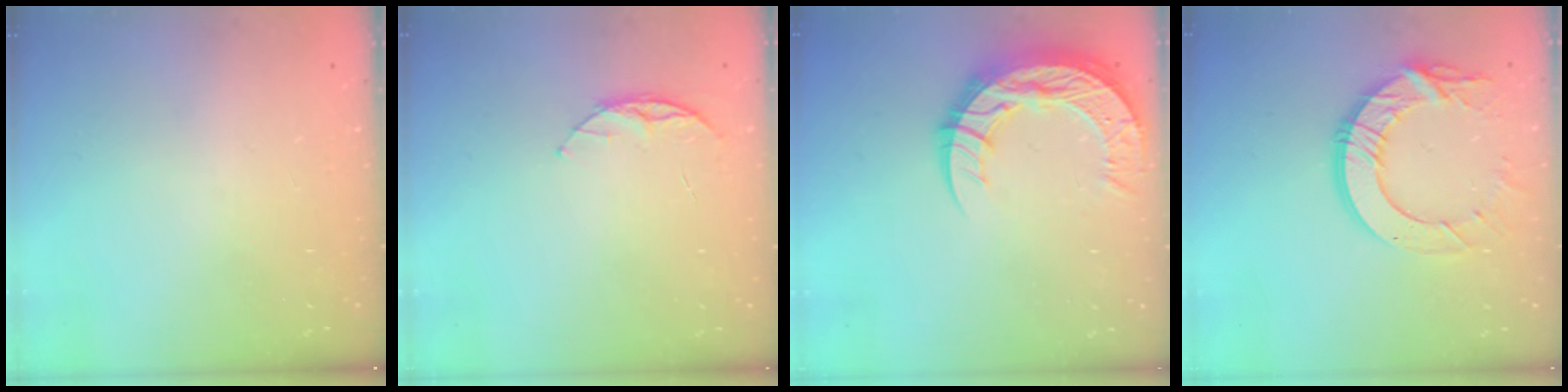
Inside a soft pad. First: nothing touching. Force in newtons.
{"total": 6.0, "press": 5.9, "slide": 0.6}
{"total": 15.4, "press": 15.3, "slide": 1.2}
{"total": 14.5, "press": 14.5, "slide": 1.3}